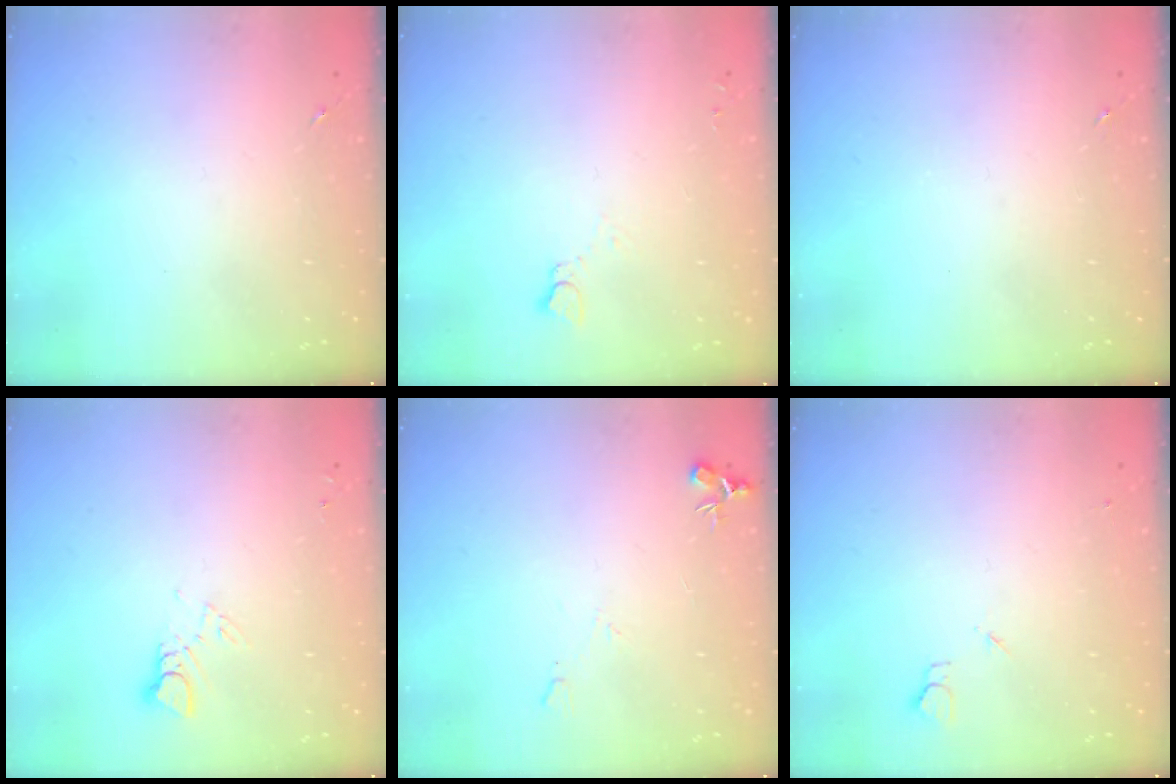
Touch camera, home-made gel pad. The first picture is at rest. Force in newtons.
{"total": 2.5, "press": 2.5, "slide": 0.2}
{"total": 0.0}
{"total": 2.9, "press": 2.9, "slide": 0.2}
{"total": 6.9, "press": 6.9, "slide": 0.7}
{"total": 2.7, "press": 2.6, "slide": 0.3}